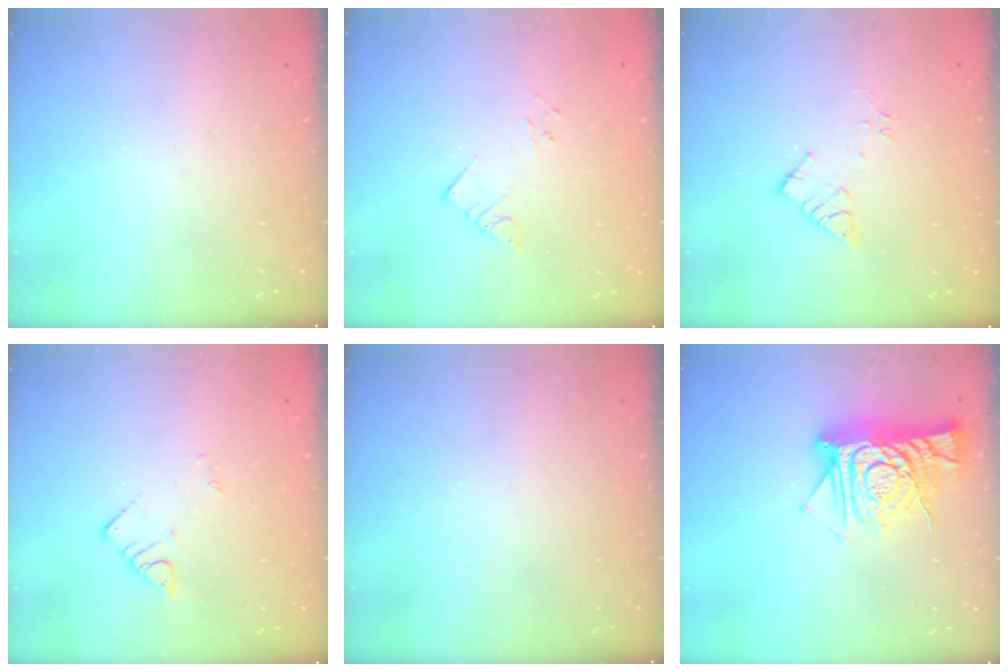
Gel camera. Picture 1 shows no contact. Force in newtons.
{"total": 3.9, "press": 3.9, "slide": 0.2}
{"total": 7.2, "press": 7.2, "slide": 0.5}
{"total": 2.7, "press": 2.7, "slide": 0.4}
{"total": 0.0}
{"total": 12.6, "press": 12.6, "slide": 1.1}